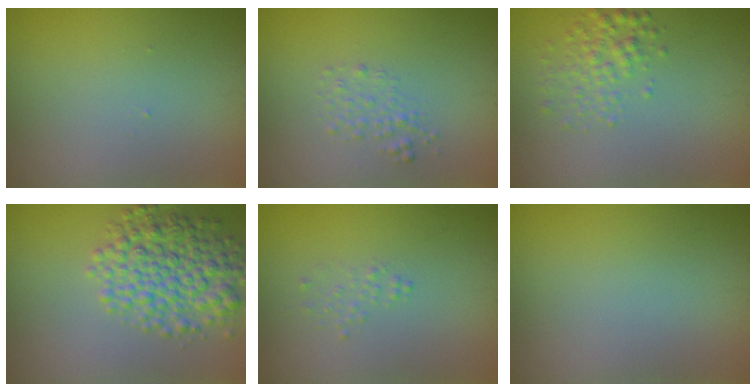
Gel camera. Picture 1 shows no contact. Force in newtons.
{"total": 1.4, "press": 1.4, "slide": 0.1}
{"total": 2.4, "press": 2.4, "slide": 0.1}
{"total": 5.9, "press": 5.9, "slide": 0.1}
{"total": 0.9, "press": 0.9, "slide": 0.0}
{"total": 0.0}